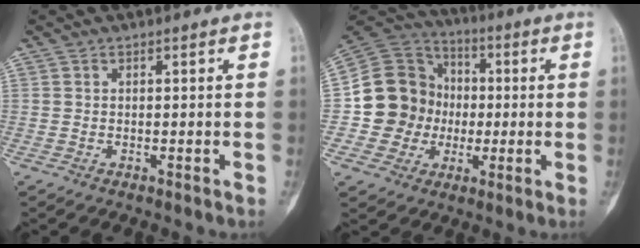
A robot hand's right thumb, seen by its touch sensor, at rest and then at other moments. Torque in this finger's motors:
{"motor_torque": [0.39, 0.81, 0.26, -0.46, 0.25]}